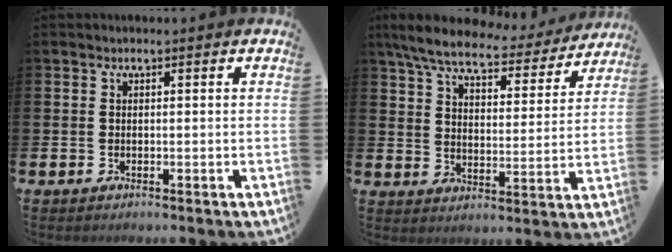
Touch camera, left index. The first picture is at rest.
{"total": 7.8, "force": [6.9, 1.8, 3.2], "torque": [-0.083, -0.043, 0.115]}